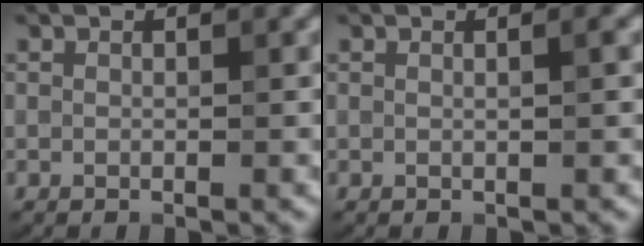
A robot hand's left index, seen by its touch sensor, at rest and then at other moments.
{"total": 0.8, "force": [0.2, 0.2, 0.7], "torque": [-0.005, 0.003, -0.002]}